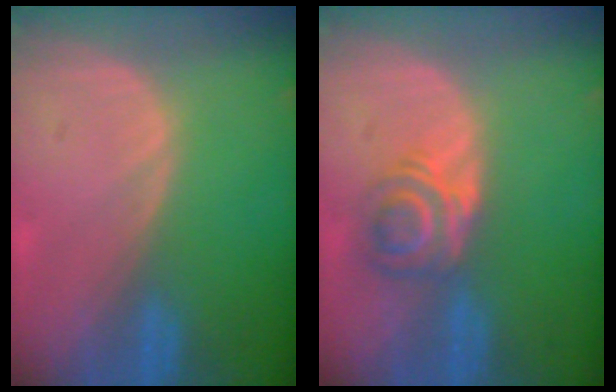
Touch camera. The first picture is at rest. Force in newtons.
{"total": 5.8, "press": 4.9, "slide": 3.2}